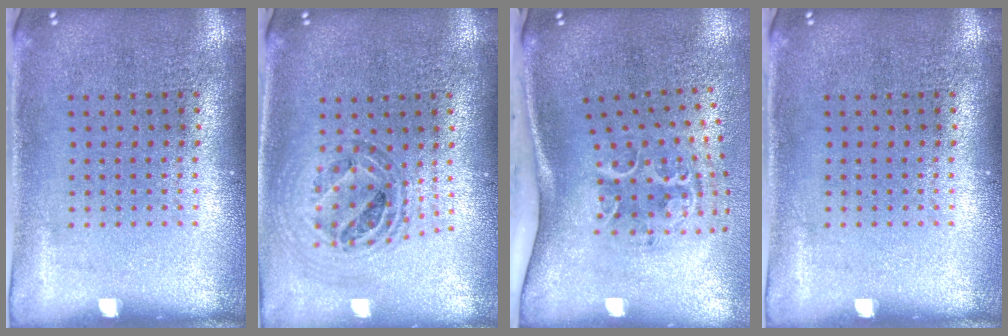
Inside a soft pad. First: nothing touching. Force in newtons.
{"total": 1.0, "press": 1.0, "slide": 0.1}
{"total": 2.1, "press": 1.3, "slide": 1.6}
{"total": 0.0}